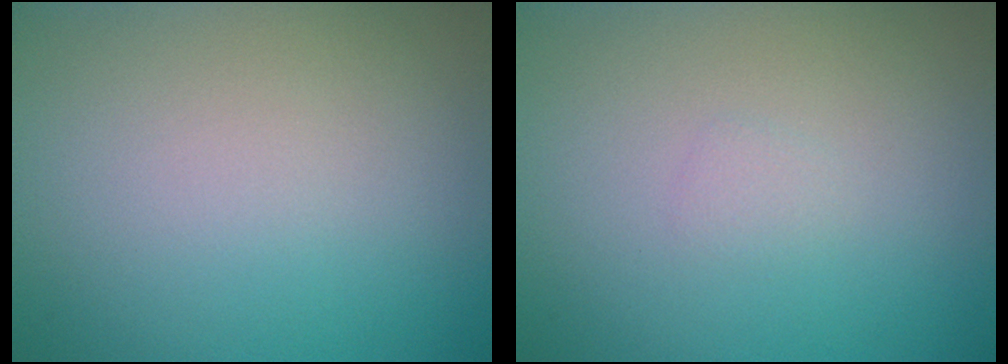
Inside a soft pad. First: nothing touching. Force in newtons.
{"total": 0.6, "press": 0.6, "slide": 0.0}